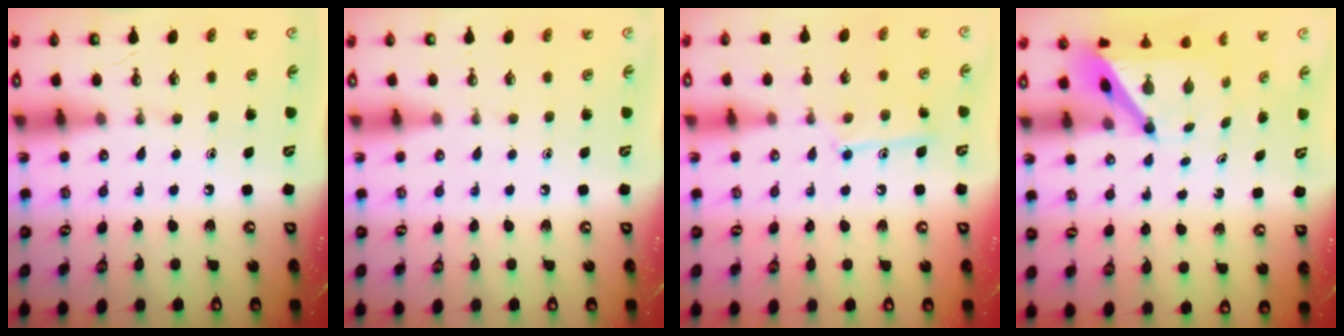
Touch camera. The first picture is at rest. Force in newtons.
{"total": 0.0}
{"total": 10.1, "press": 10.1, "slide": 0.8}
{"total": 5.8, "press": 5.8, "slide": 0.4}